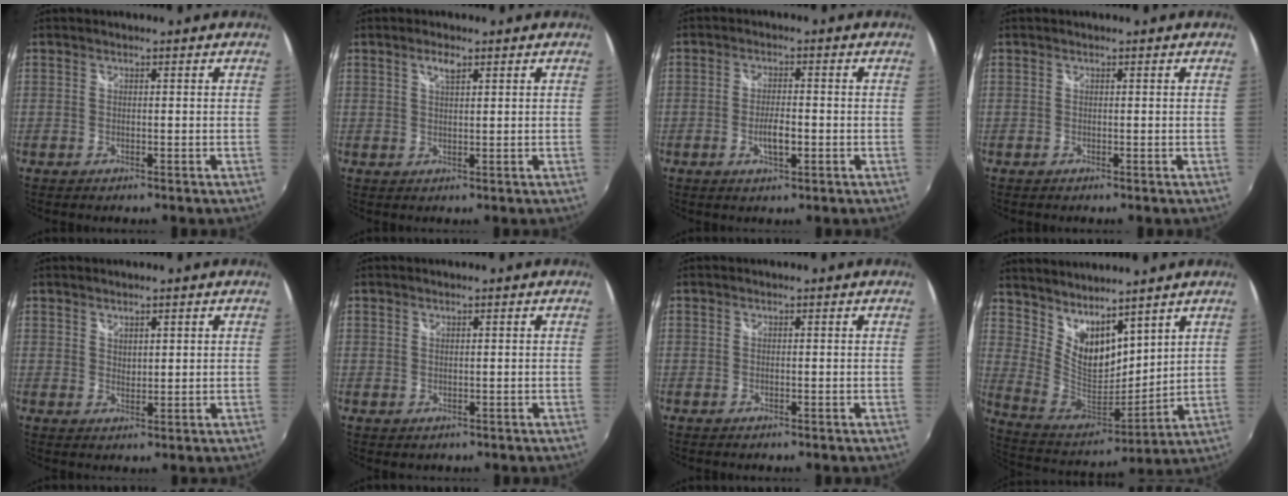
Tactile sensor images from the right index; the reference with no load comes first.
{"total": 2.3, "force": [1.4, 0.7, 1.7], "torque": [-0.029, 0.004, 0.023]}
{"total": 4.2, "force": [-1.3, 1.3, 3.7], "torque": [-0.074, -0.002, -0.022]}
{"total": 0.0}
{"total": 2.1, "force": [1.6, 1.1, 0.8], "torque": [-0.009, -0.001, 0.029]}
{"total": 0.9, "force": [0.3, 0.8, 0.1], "torque": [0.003, 0.000, 0.004]}
{"total": 0.0}
{"total": 13.9, "force": [10.1, 5.8, 7.5], "torque": [-0.135, -0.010, 0.202]}